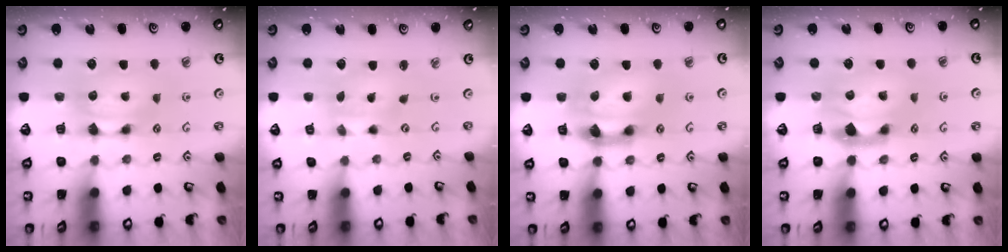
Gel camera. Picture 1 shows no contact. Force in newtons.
{"total": 1.5, "press": 1.1, "slide": 1.0}
{"total": 5.0, "press": 4.4, "slide": 2.3}
{"total": 2.2, "press": 1.9, "slide": 1.2}